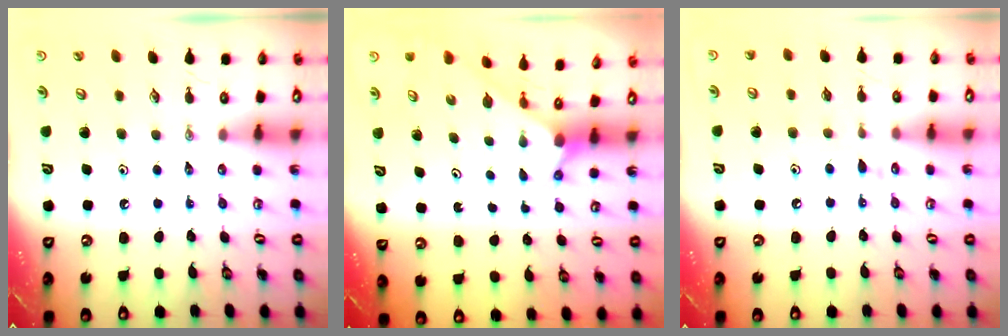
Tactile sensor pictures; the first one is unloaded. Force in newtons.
{"total": 2.0, "press": 2.0, "slide": 0.2}
{"total": 6.2, "press": 6.2, "slide": 0.5}